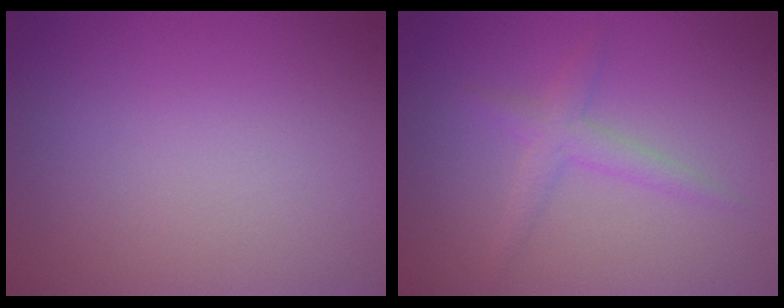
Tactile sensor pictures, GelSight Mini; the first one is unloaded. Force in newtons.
{"total": 2.0, "press": 2.0, "slide": 0.1}